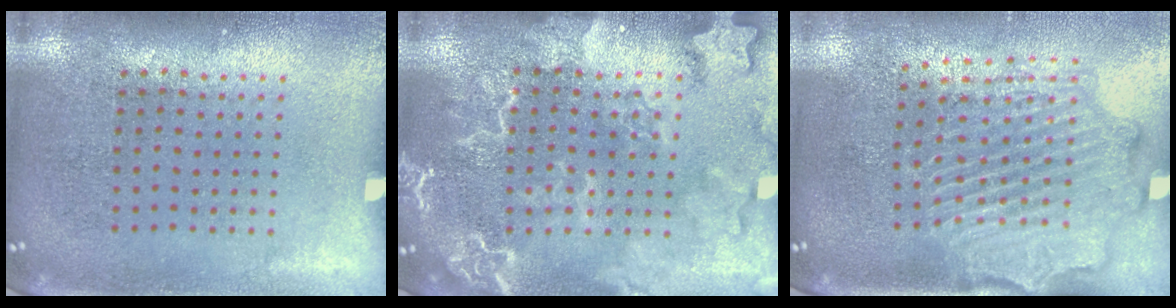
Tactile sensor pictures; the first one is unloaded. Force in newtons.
{"total": 2.6, "press": 2.6, "slide": 0.3}
{"total": 2.2, "press": 2.2, "slide": 0.2}